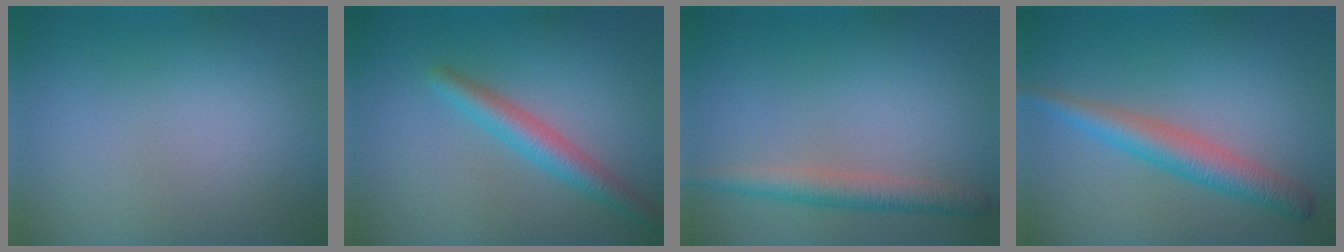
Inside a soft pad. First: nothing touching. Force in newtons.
{"total": 3.0, "press": 3.0, "slide": 0.0}
{"total": 2.9, "press": 2.9, "slide": 0.1}
{"total": 3.8, "press": 3.8, "slide": 0.3}